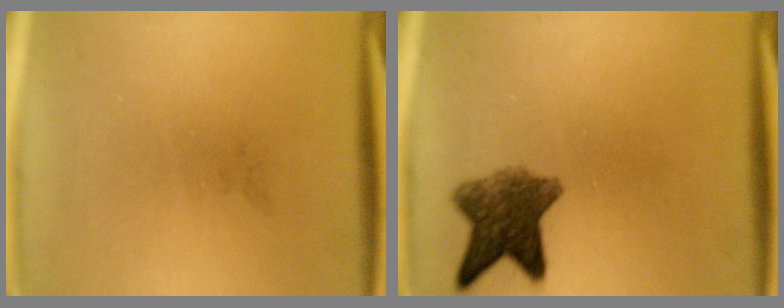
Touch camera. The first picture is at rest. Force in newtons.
{"total": 7.4}